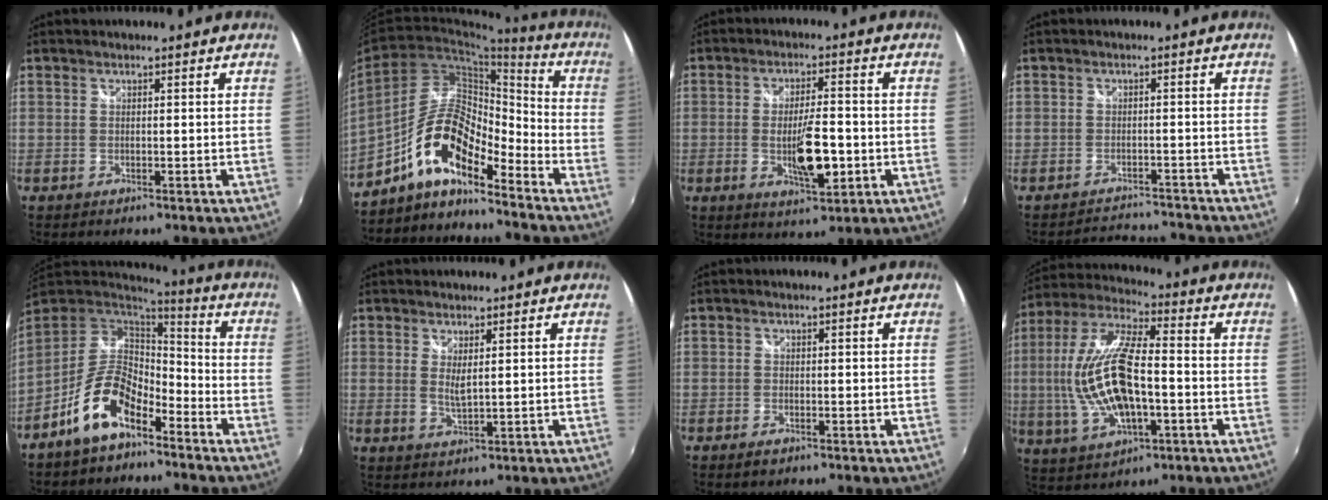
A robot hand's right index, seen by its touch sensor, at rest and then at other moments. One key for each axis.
{"total": 13.3, "fx": -9.1, "fy": 4.4, "fz": 8.6, "tx": -0.163, "ty": 0.016, "tz": -0.175}
{"total": 9.3, "fx": -2.0, "fy": 2.7, "fz": 8.7, "tx": -0.152, "ty": -0.013, "tz": -0.029}
{"total": 5.7, "fx": -5.3, "fy": 2.1, "fz": 0.2, "tx": -0.011, "ty": 0.021, "tz": -0.077}
{"total": 12.2, "fx": -7.4, "fy": 5.7, "fz": 7.8, "tx": -0.162, "ty": 0.008, "tz": -0.136}
{"total": 2.9, "fx": 0.8, "fy": 0.8, "fz": 2.6, "tx": -0.048, "ty": -0.008, "tz": 0.014}
{"total": 1.6, "fx": -1.1, "fy": 1.0, "fz": 0.6, "tx": -0.014, "ty": -0.003, "tz": -0.020}
{"total": 18.0, "fx": -2.4, "fy": 7.1, "fz": 16.3, "tx": -0.332, "ty": -0.002, "tz": -0.035}